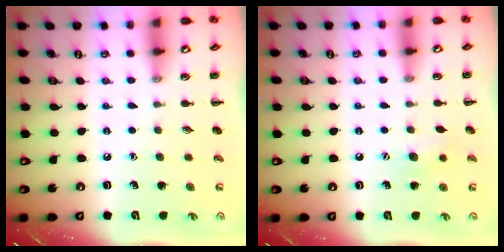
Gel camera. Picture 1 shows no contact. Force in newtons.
{"total": 6.6, "press": 6.5, "slide": 1.1}